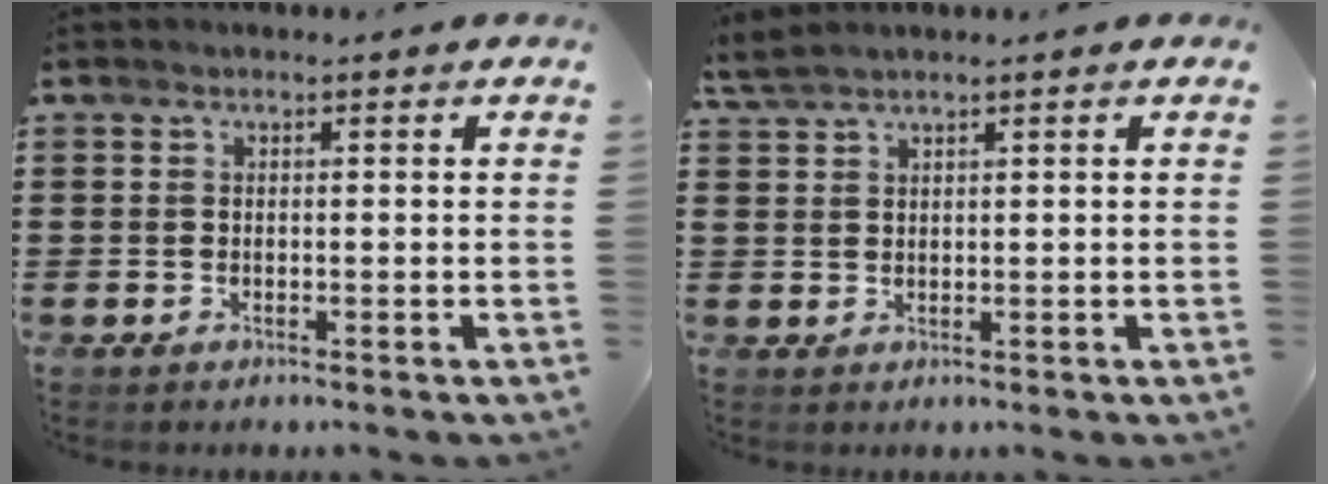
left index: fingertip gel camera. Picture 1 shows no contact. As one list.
[{"total": 1.9, "force": [1.7, -0.1, 0.8], "torque": [-0.020, 0.002, 0.034]}]